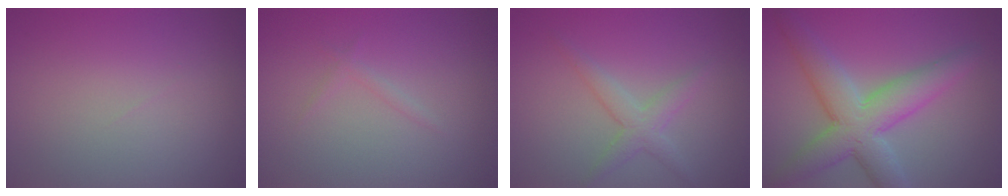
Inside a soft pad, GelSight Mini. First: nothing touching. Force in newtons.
{"total": 0.8, "press": 0.8, "slide": 0.0}
{"total": 2.5, "press": 2.5, "slide": 0.1}
{"total": 6.9, "press": 6.9, "slide": 0.2}